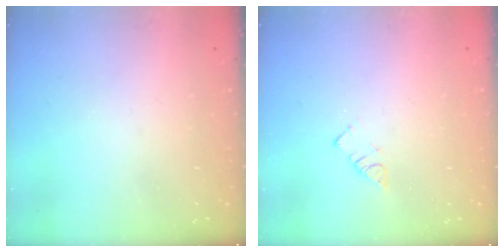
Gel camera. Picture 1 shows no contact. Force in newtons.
{"total": 2.7, "press": 2.7, "slide": 0.4}